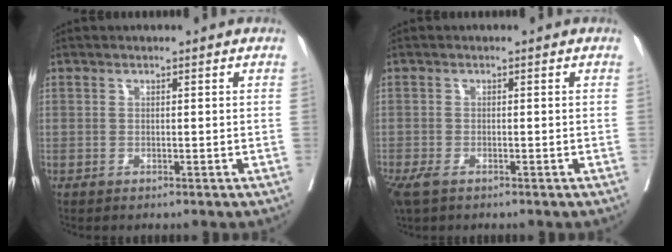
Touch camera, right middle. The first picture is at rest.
{"total": 3.6, "force": [-2.3, 1.5, 2.2], "torque": [-0.053, -0.012, -0.040]}